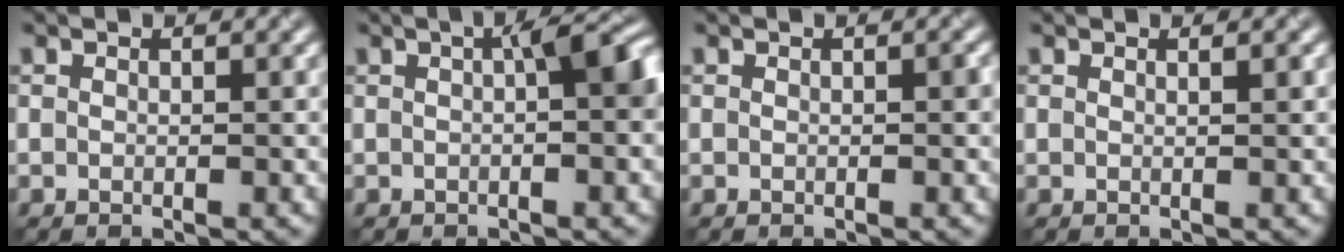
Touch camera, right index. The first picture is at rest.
{"total": 4.1, "force": [0.7, 1.2, 3.9], "torque": [-0.047, 0.018, 0.005]}
{"total": 0.7, "force": [0.0, 0.3, 0.6], "torque": [-0.009, -0.001, 0.000]}
{"total": 0.5, "force": [0.2, -0.1, 0.5], "torque": [-0.007, 0.002, 0.006]}